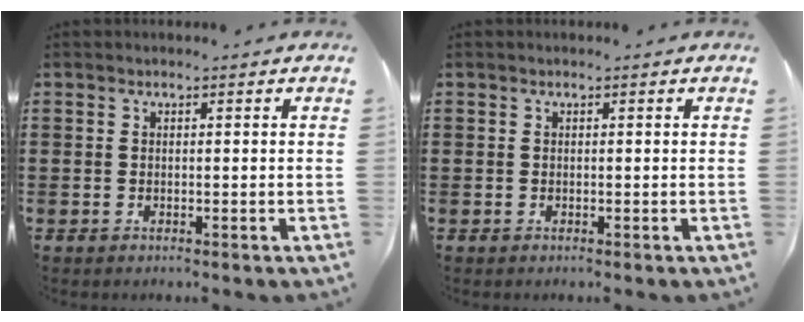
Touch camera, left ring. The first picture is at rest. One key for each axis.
{"total": 0.0}